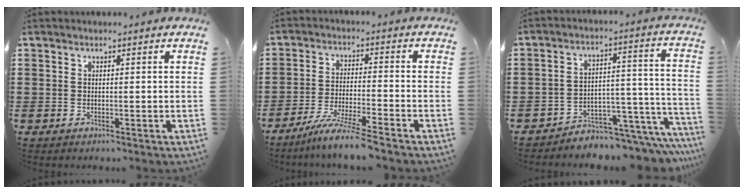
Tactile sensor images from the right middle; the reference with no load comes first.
{"total": 6.6, "force": [-5.7, -0.6, 3.4], "torque": [-0.069, -0.019, -0.108]}
{"total": 4.3, "force": [-4.0, 1.2, 0.7], "torque": [-0.016, 0.003, -0.081]}